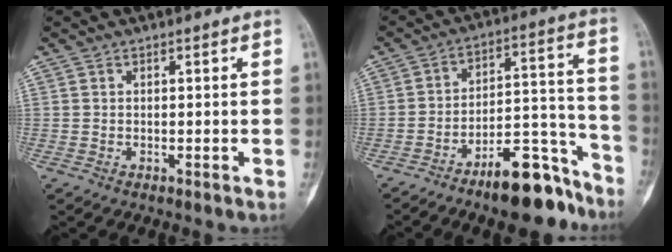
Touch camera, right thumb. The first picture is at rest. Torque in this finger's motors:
{"motor_torque": [2.38, 0.52, 0.85, -1.05, 0.03]}